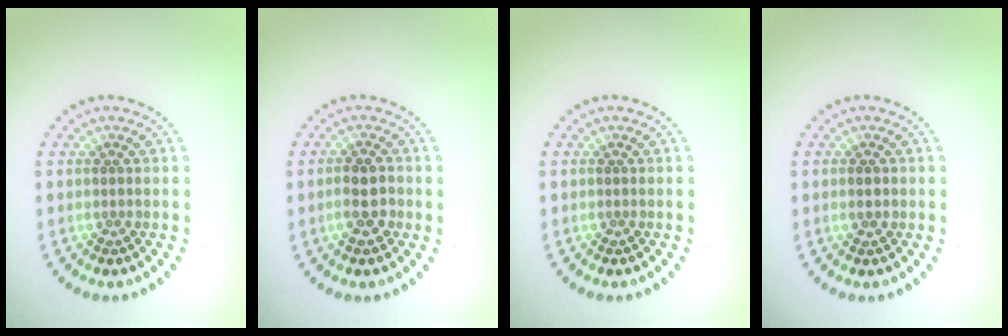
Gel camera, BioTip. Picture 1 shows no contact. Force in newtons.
{"total": 2.4, "press": 2.3, "slide": 0.8}
{"total": 0.0}
{"total": 1.3, "press": 1.2, "slide": 0.1}